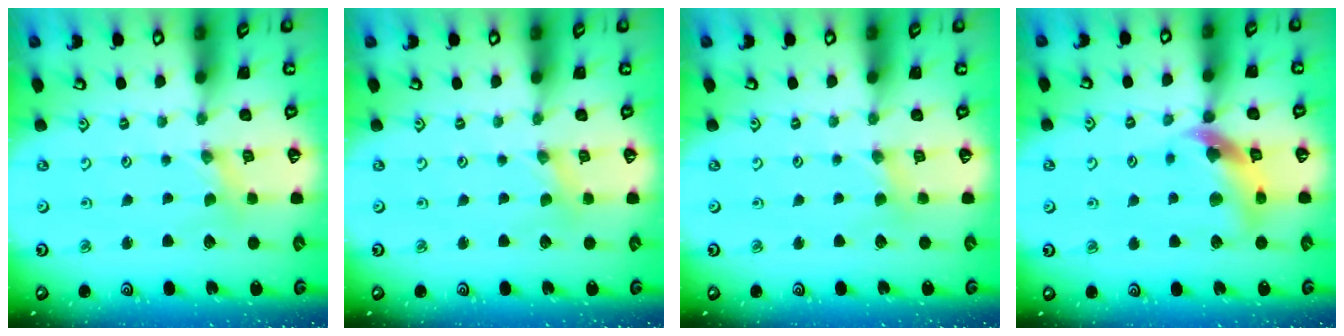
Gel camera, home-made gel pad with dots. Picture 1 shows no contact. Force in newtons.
{"total": 0.0}
{"total": 2.1, "press": 2.1, "slide": 0.4}
{"total": 11.0, "press": 10.9, "slide": 1.5}